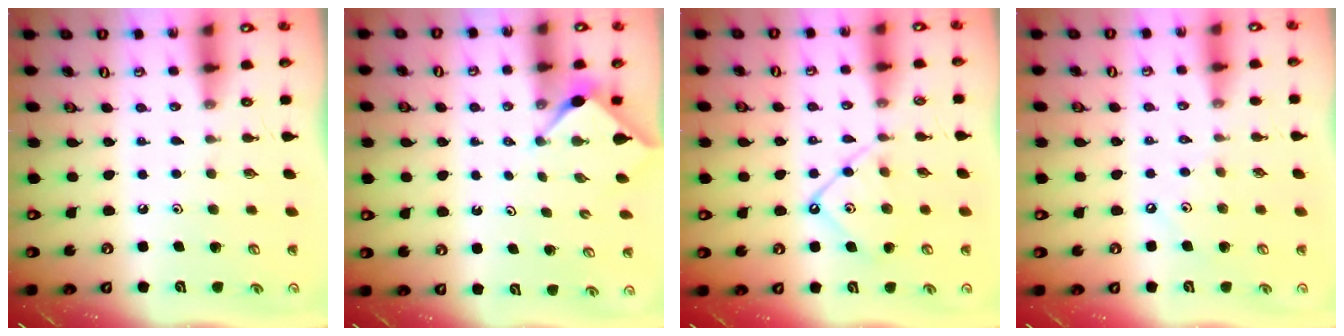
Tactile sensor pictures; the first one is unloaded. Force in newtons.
{"total": 3.0, "press": 3.0, "slide": 0.3}
{"total": 10.3, "press": 10.3, "slide": 1.0}
{"total": 3.5, "press": 3.4, "slide": 0.5}